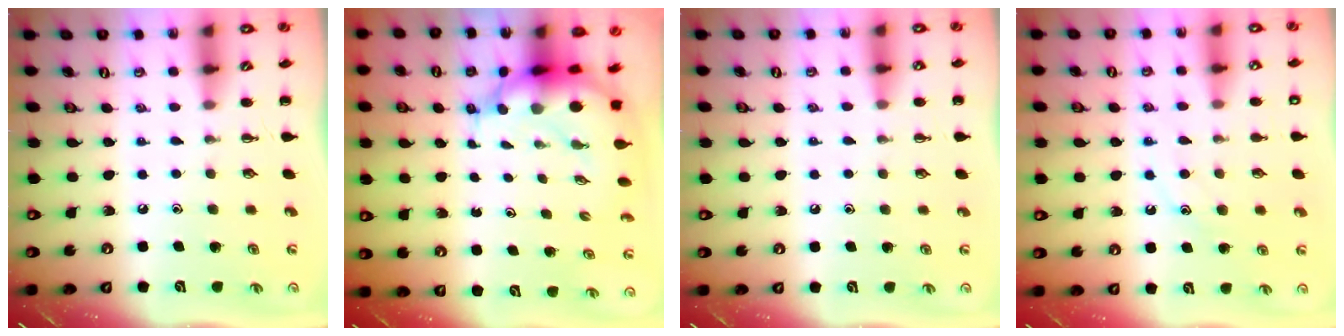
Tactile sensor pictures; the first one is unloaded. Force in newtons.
{"total": 7.3, "press": 7.0, "slide": 1.9}
{"total": 5.8, "press": 5.5, "slide": 1.9}
{"total": 10.6, "press": 10.6, "slide": 1.3}